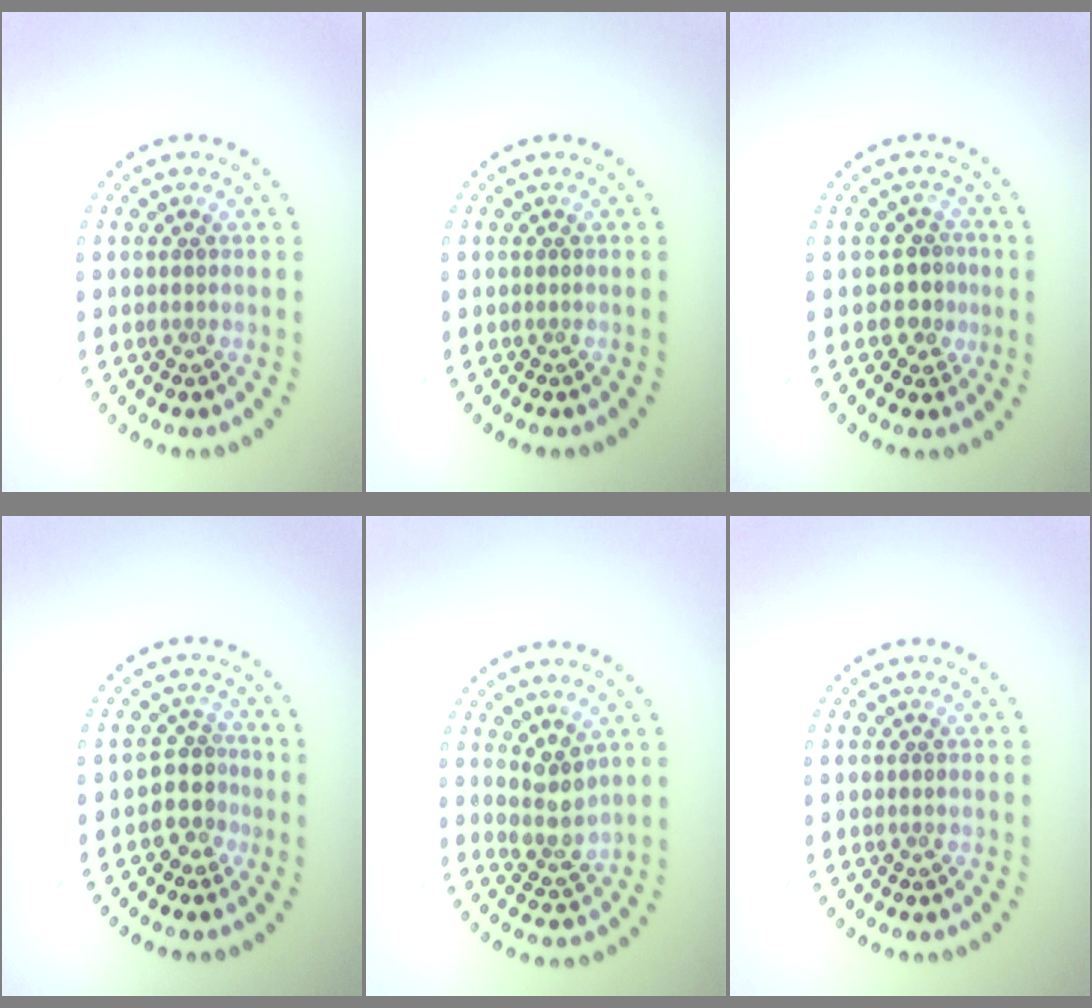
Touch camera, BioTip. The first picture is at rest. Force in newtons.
{"total": 0.0}
{"total": 2.4, "press": 2.1, "slide": 1.1}
{"total": 2.6, "press": 2.0, "slide": 1.7}
{"total": 2.9, "press": 2.4, "slide": 1.7}
{"total": 0.0}